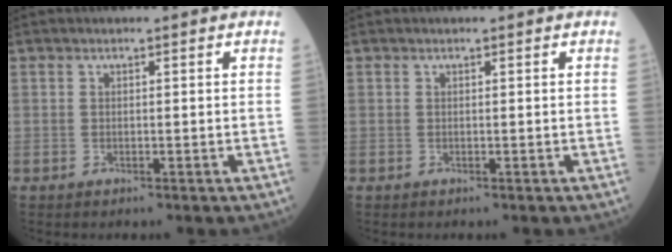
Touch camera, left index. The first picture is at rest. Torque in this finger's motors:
{"motor_torque": [0.00, 0.00, 0.00, 0.00]}